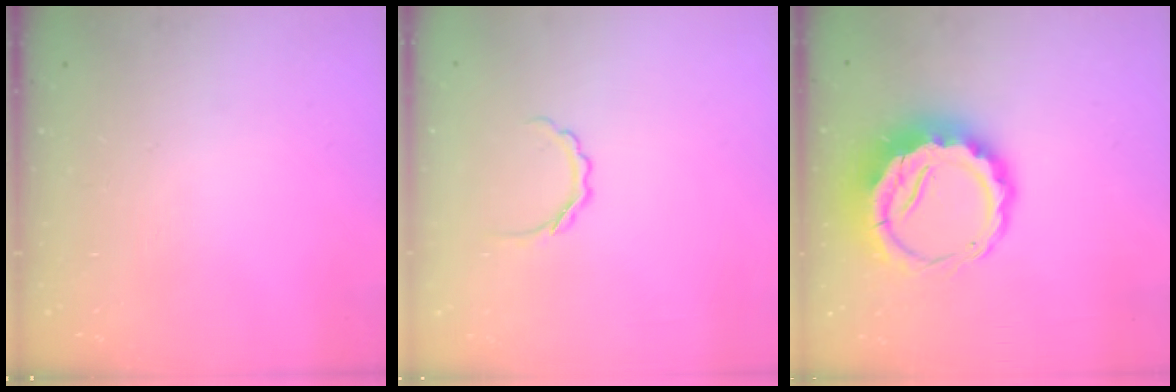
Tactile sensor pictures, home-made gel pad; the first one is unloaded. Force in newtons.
{"total": 3.7, "press": 3.7, "slide": 0.7}
{"total": 12.4, "press": 12.0, "slide": 2.8}